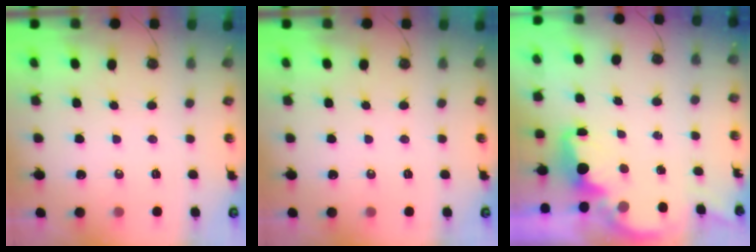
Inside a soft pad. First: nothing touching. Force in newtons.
{"total": 0.0}
{"total": 2.2, "press": 2.0, "slide": 0.8}